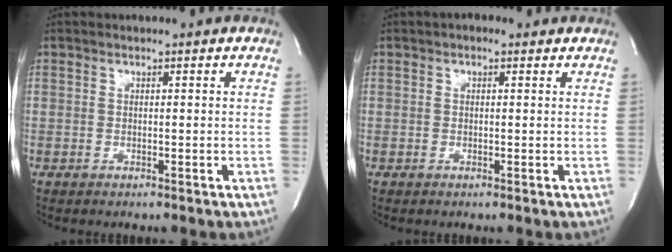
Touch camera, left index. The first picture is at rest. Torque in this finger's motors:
{"motor_torque": [0.42, -0.60, 0.10, 0.00]}